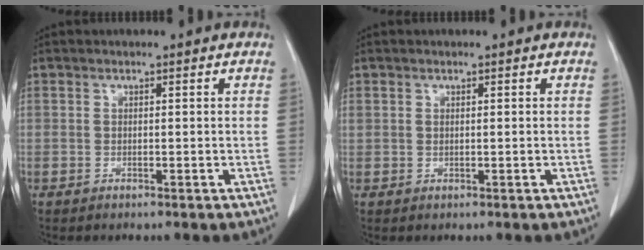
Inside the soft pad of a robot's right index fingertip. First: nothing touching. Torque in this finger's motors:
{"motor_torque": [0.57, 0.03, 0.27, 0.09]}